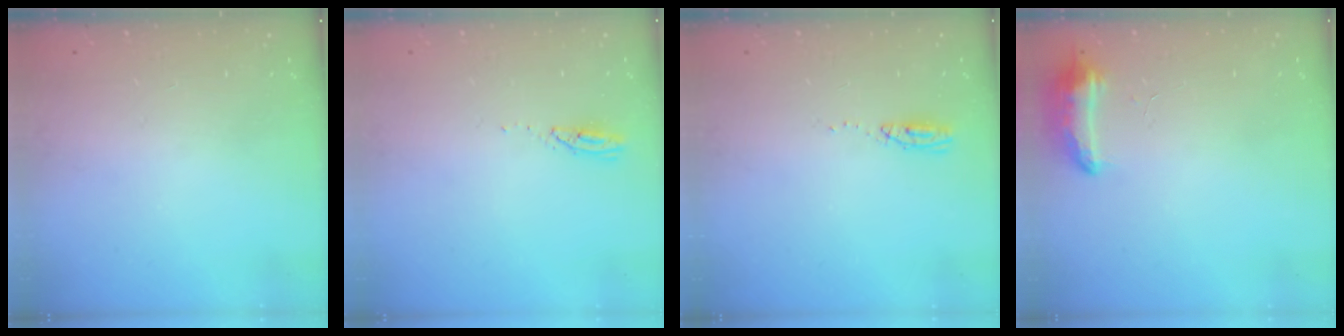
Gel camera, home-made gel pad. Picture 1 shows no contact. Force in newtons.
{"total": 3.0, "press": 2.9, "slide": 0.4}
{"total": 3.7, "press": 3.4, "slide": 1.5}
{"total": 8.4, "press": 8.4, "slide": 0.4}